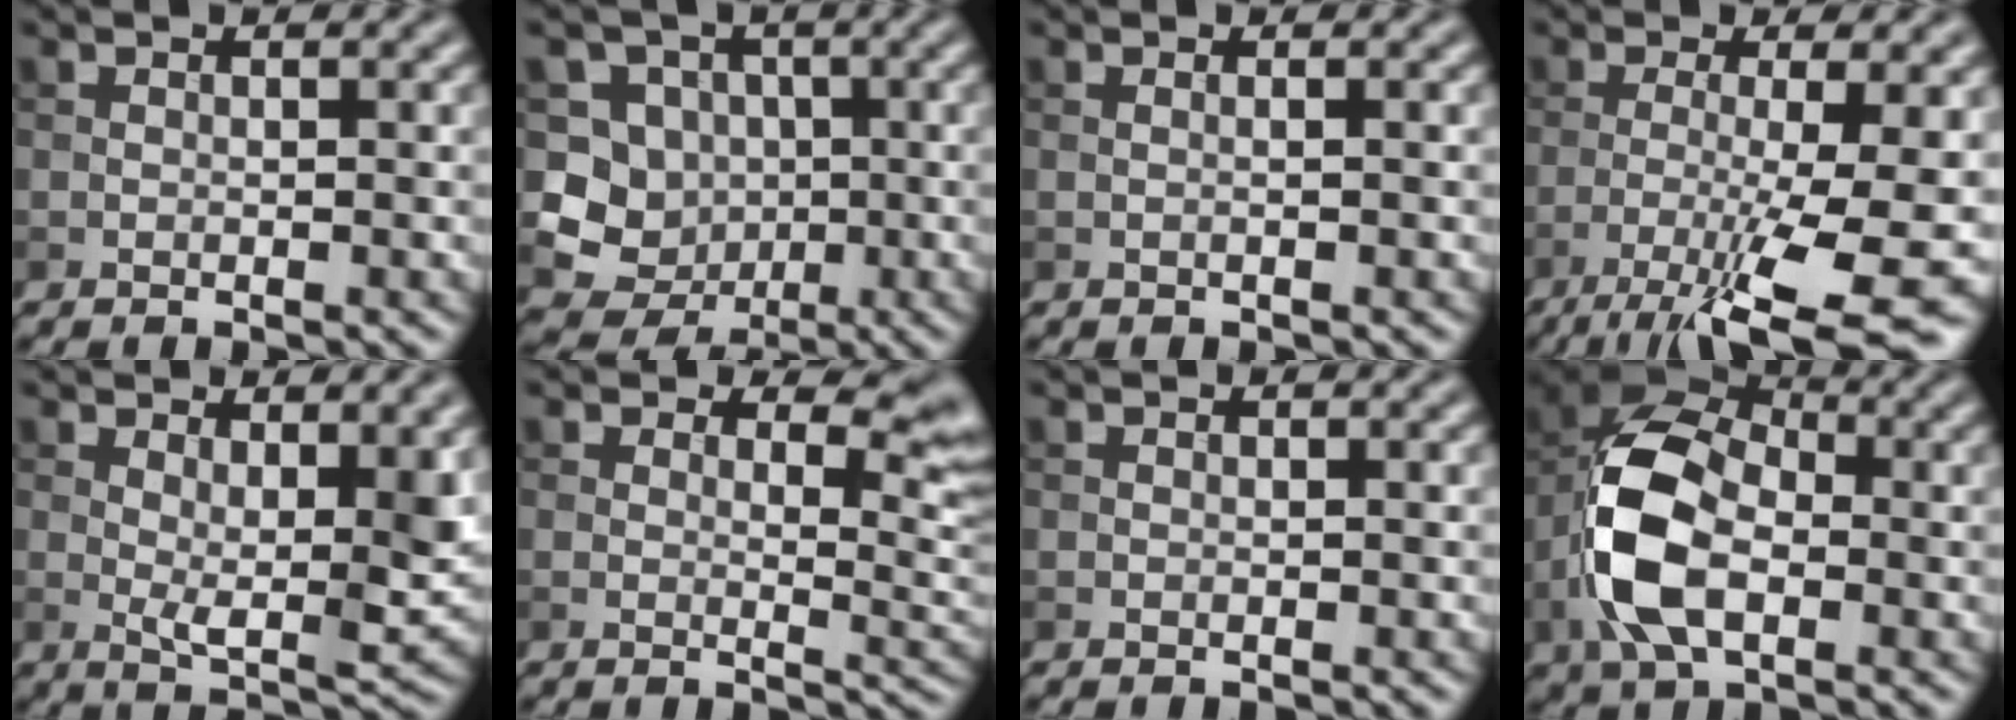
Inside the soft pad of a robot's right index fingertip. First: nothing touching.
{"total": 5.8, "force": [-0.6, 5.5, 1.9], "torque": [-0.015, -0.006, -0.027]}
{"total": 0.8, "force": [0.1, 0.2, 0.7], "torque": [-0.010, 0.000, -0.006]}
{"total": 9.7, "force": [-3.9, 1.9, 8.7], "torque": [-0.132, -0.010, -0.063]}
{"total": 6.0, "force": [1.6, 2.1, 5.4], "torque": [-0.085, -0.013, 0.031]}
{"total": 5.5, "force": [2.9, 2.8, 3.8], "torque": [-0.038, -0.006, 0.040]}
{"total": 0.0}
{"total": 10.0, "force": [-2.2, 5.8, 7.8], "torque": [-0.173, 0.007, -0.052]}